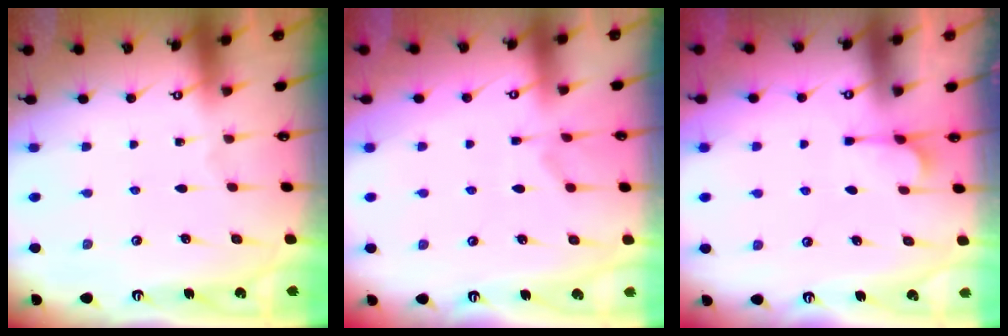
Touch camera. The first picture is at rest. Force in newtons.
{"total": 1.3, "press": 0.5, "slide": 1.2}
{"total": 2.5, "press": 2.1, "slide": 1.2}